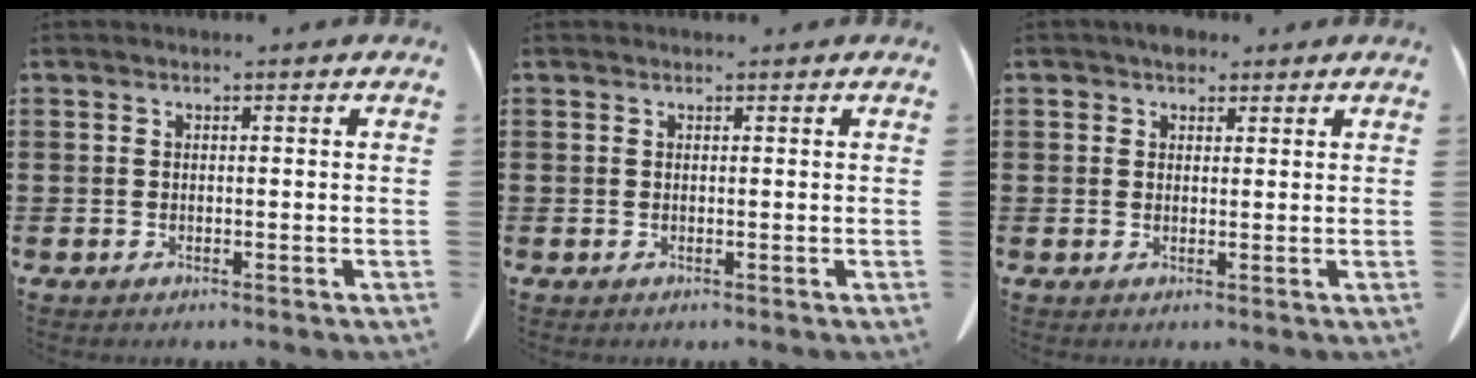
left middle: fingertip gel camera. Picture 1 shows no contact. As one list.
[{"total": 0.0}, {"total": 2.4, "force": [1.8, 1.4, 0.7], "torque": [-0.020, 0.007, 0.034]}]